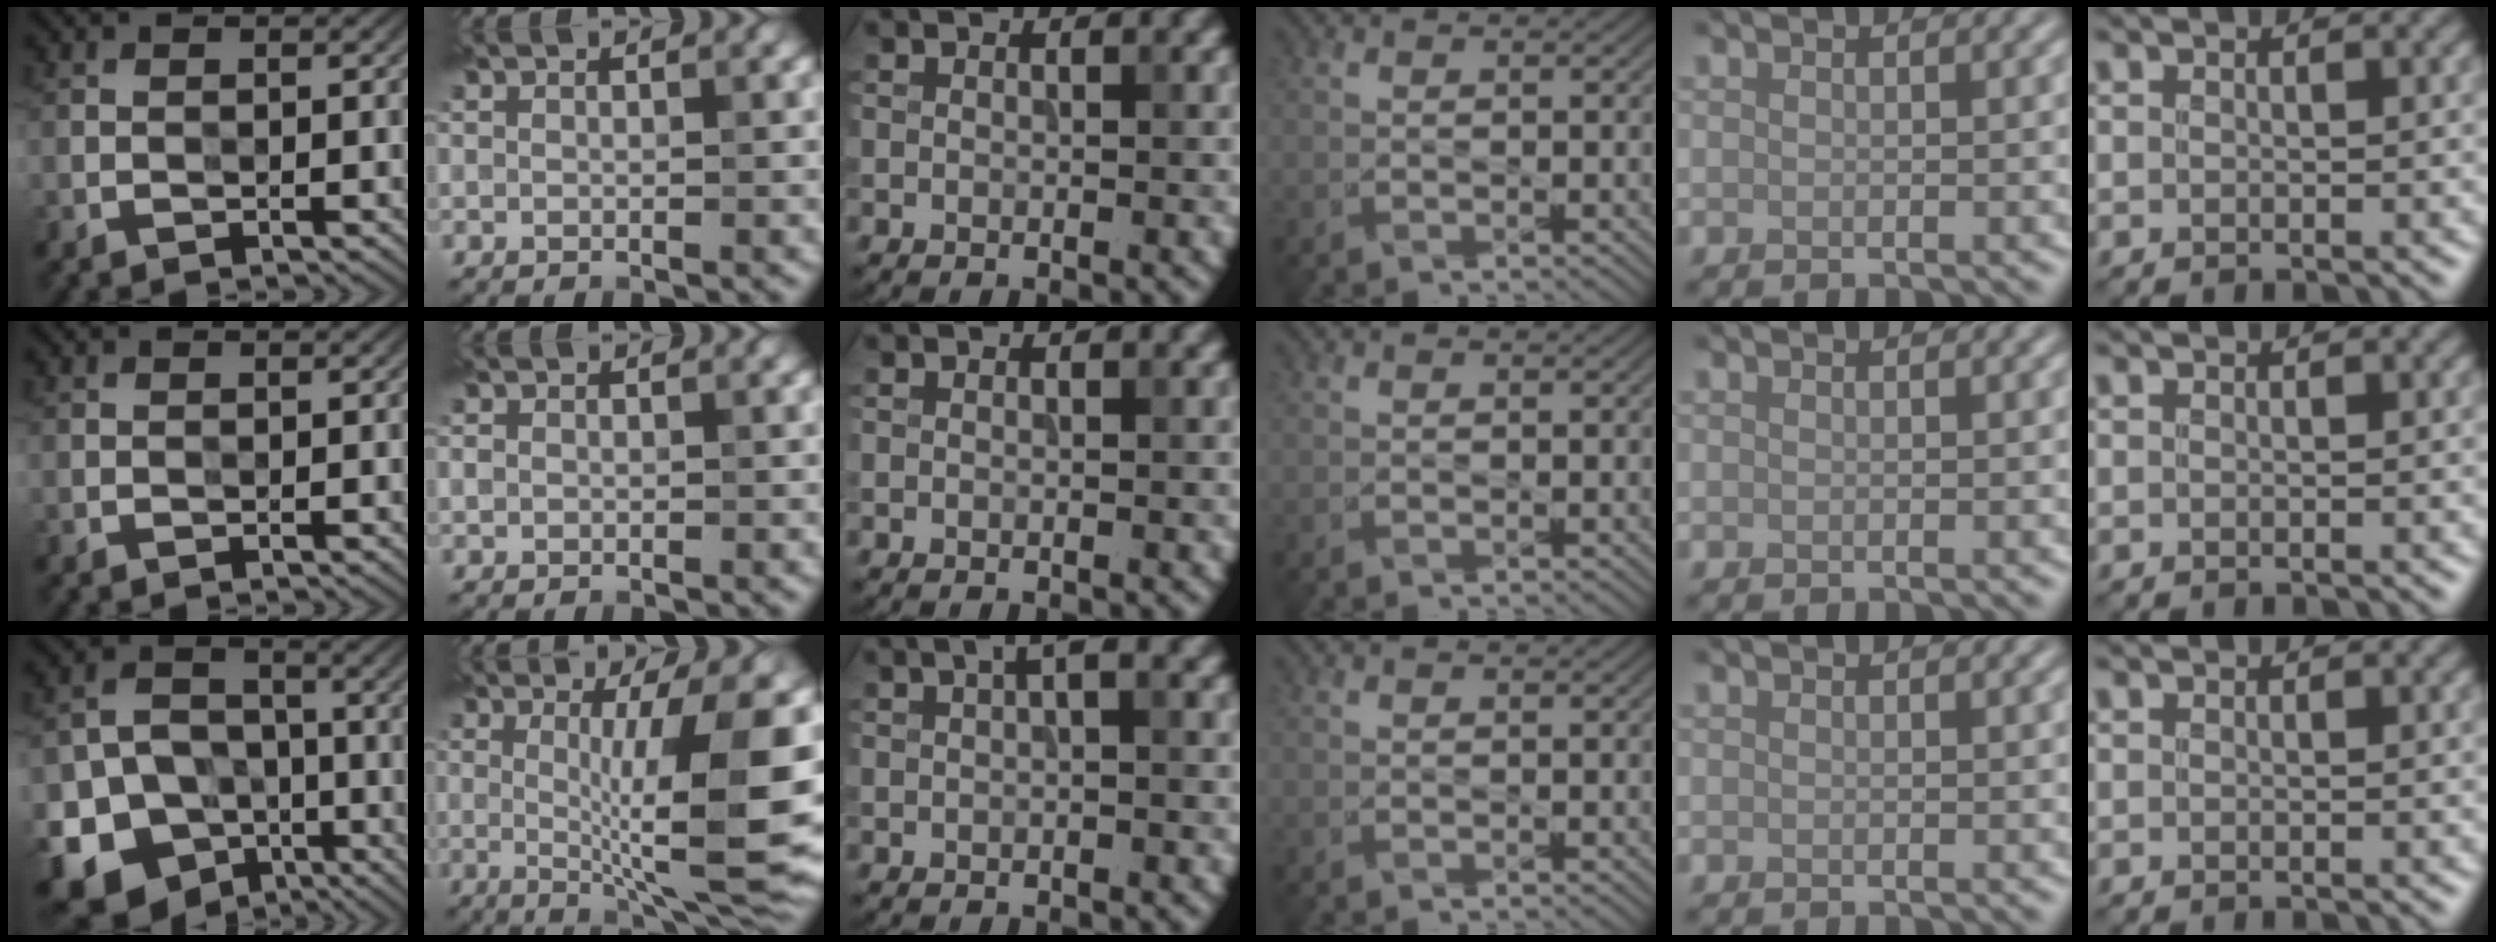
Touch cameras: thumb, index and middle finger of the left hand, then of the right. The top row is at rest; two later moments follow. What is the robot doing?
{"motion": "wipe", "object": "measuring cup"}